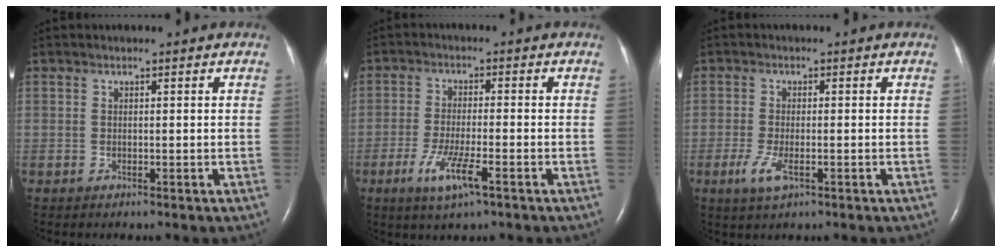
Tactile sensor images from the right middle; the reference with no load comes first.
{"total": 6.2, "force": [-3.1, 0.6, 5.4], "torque": [-0.107, -0.011, -0.056]}
{"total": 3.7, "force": [-1.5, 1.1, 3.2], "torque": [-0.076, -0.008, -0.027]}